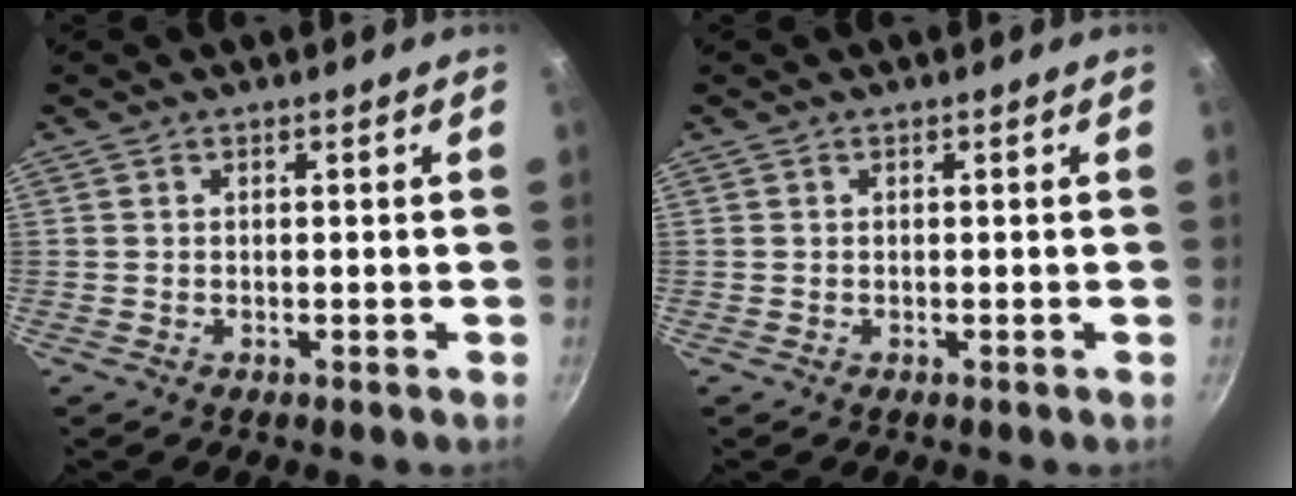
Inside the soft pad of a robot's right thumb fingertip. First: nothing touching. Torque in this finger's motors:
{"motor_torque": [-0.05, 0.05, 0.00, 0.00, 0.00]}